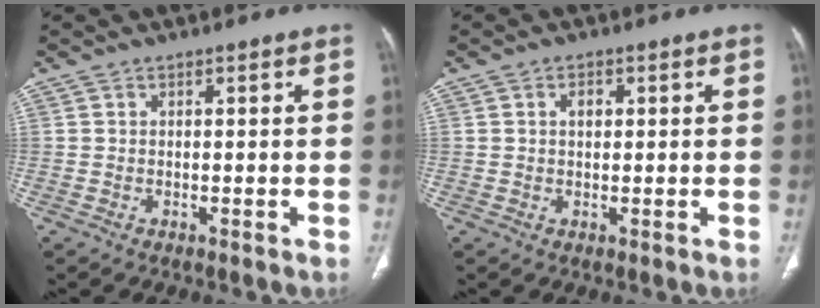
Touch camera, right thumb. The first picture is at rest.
{"total": 1.9, "force": [0.5, 1.2, 1.3], "torque": [-0.019, 0.002, 0.008]}